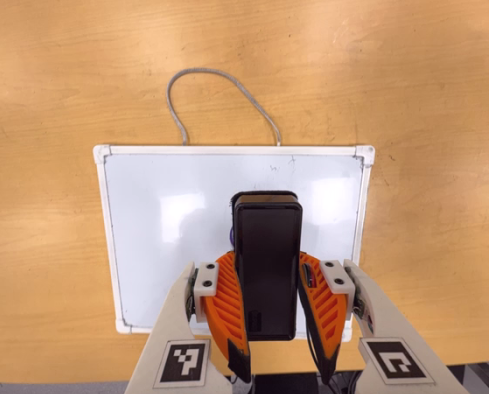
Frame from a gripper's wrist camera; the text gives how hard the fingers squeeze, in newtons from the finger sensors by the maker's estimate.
{"total": 10.3, "left": 8.5, "right": 12.1}